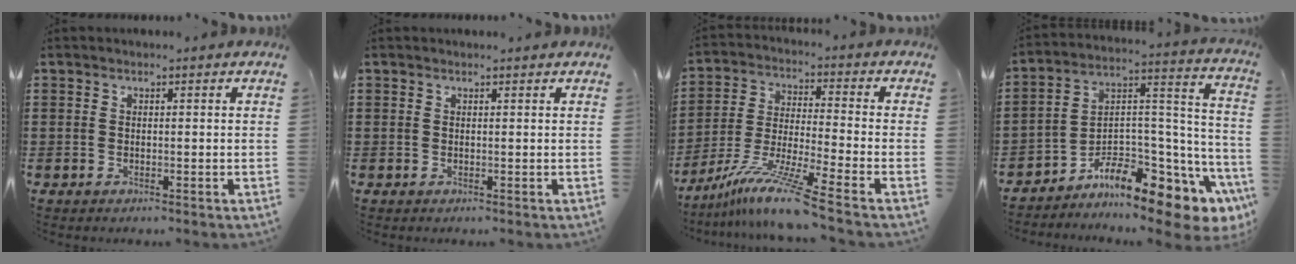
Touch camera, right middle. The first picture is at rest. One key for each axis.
{"total": 0.0}
{"total": 11.0, "fx": -8.8, "fy": -0.3, "fz": 6.6, "tx": -0.135, "ty": 0.000, "tz": -0.176}
{"total": 8.5, "fx": -6.8, "fy": 2.9, "fz": 4.2, "tx": -0.075, "ty": -0.009, "tz": -0.130}